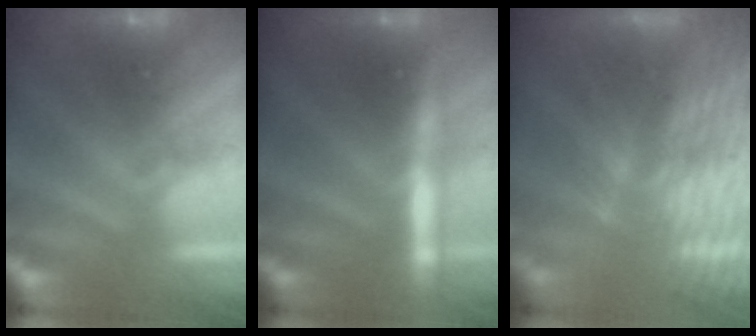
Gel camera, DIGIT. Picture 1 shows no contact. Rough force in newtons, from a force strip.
{"total": 3.3}
{"total": 11.8}